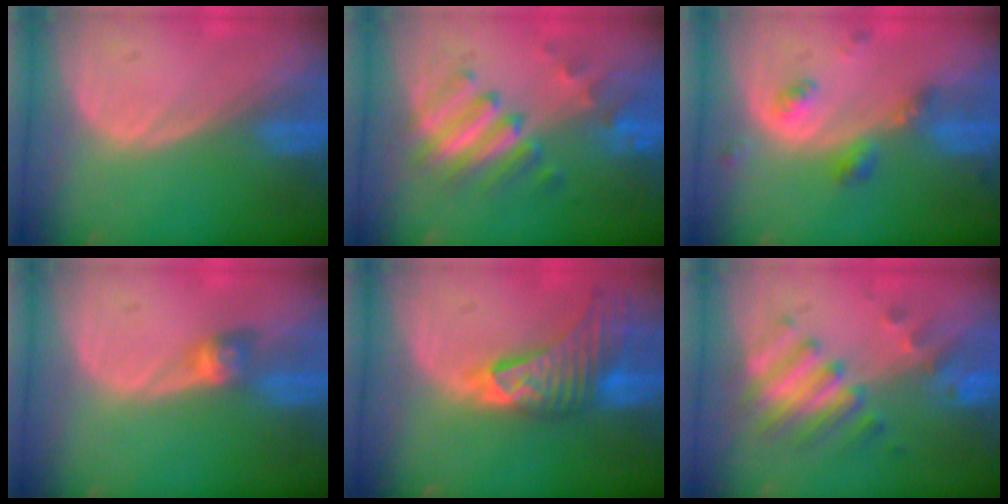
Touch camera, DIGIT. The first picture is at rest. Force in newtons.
{"total": 6.5, "press": 6.5, "slide": 0.8}
{"total": 4.5, "press": 4.2, "slide": 1.7}
{"total": 2.9, "press": 2.5, "slide": 1.5}
{"total": 9.1, "press": 8.2, "slide": 3.9}
{"total": 7.1, "press": 6.9, "slide": 1.7}